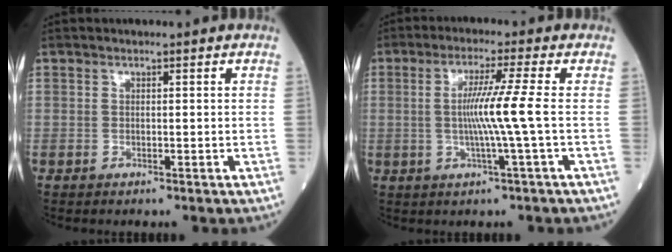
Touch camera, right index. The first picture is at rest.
{"total": 6.6, "force": [-0.3, -1.9, 6.4], "torque": [-0.123, 0.000, -0.003]}